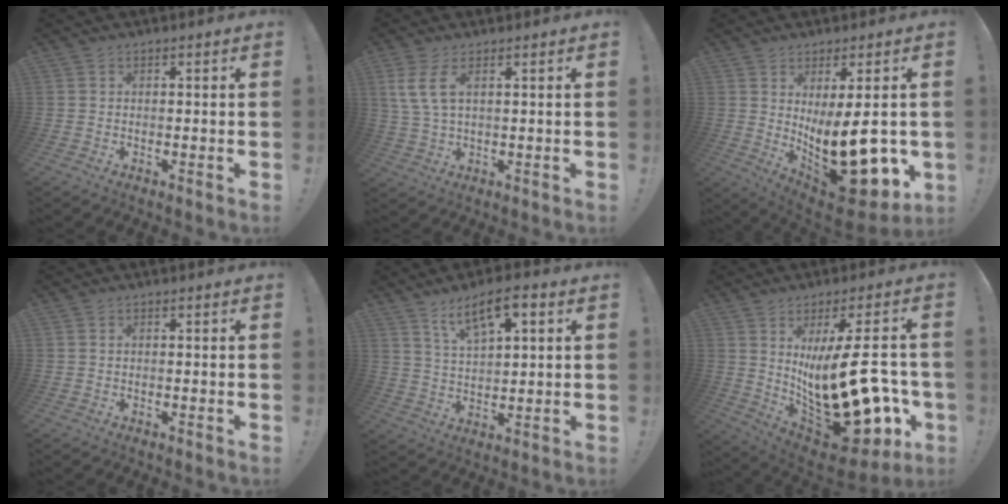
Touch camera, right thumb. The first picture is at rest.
{"total": 6.9, "force": [2.7, 2.5, 5.8], "torque": [-0.110, -0.007, 0.052]}
{"total": 19.9, "force": [0.1, 7.0, 18.7], "torque": [-0.281, -0.029, 0.019]}
{"total": 0.0}
{"total": 9.6, "force": [5.4, 3.4, 7.2], "torque": [-0.122, -0.016, 0.095]}
{"total": 23.3, "force": [-0.1, 8.2, 21.8], "torque": [-0.369, -0.018, 0.009]}